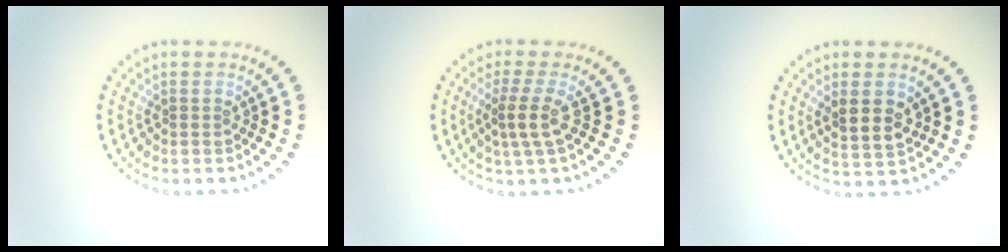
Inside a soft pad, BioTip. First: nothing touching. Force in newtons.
{"total": 2.5, "press": 1.7, "slide": 1.8}
{"total": 2.7, "press": 2.5, "slide": 1.0}